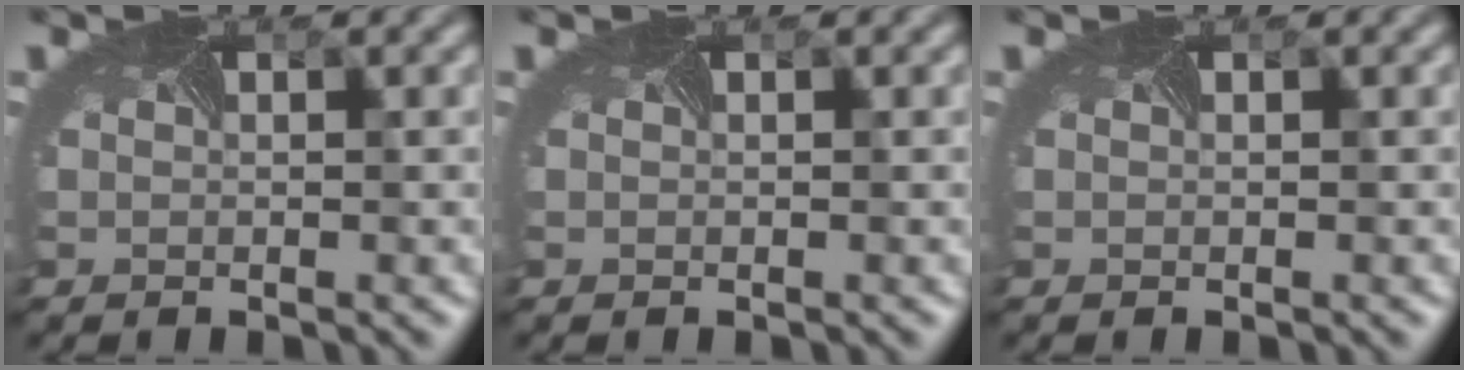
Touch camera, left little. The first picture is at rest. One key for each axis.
{"total": 0.0}
{"total": 0.0}